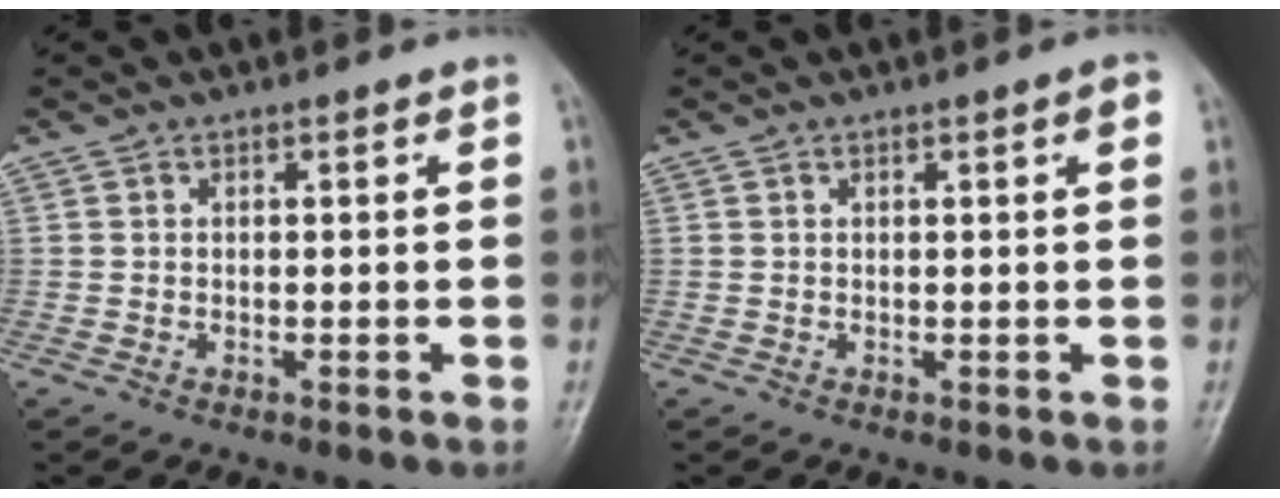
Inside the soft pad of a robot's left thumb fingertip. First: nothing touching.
{"total": 1.6, "force": [0.6, 0.2, 1.5], "torque": [-0.023, 0.002, 0.008]}